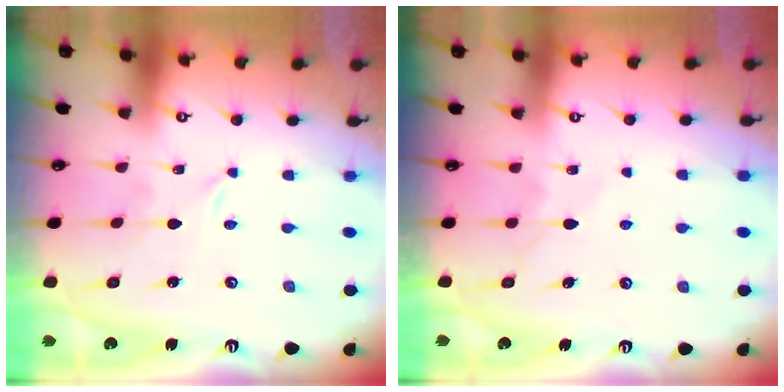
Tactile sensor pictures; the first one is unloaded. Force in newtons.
{"total": 6.7, "press": 6.6, "slide": 1.0}